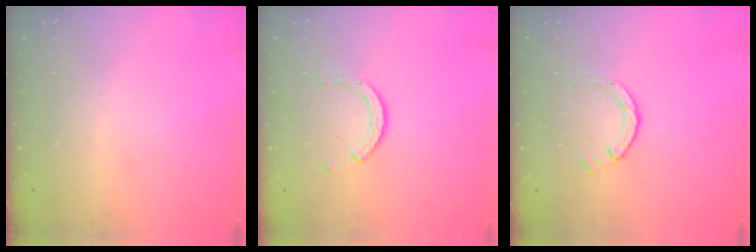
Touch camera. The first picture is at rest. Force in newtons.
{"total": 2.5, "press": 2.4, "slide": 0.3}
{"total": 2.6, "press": 2.6, "slide": 0.4}